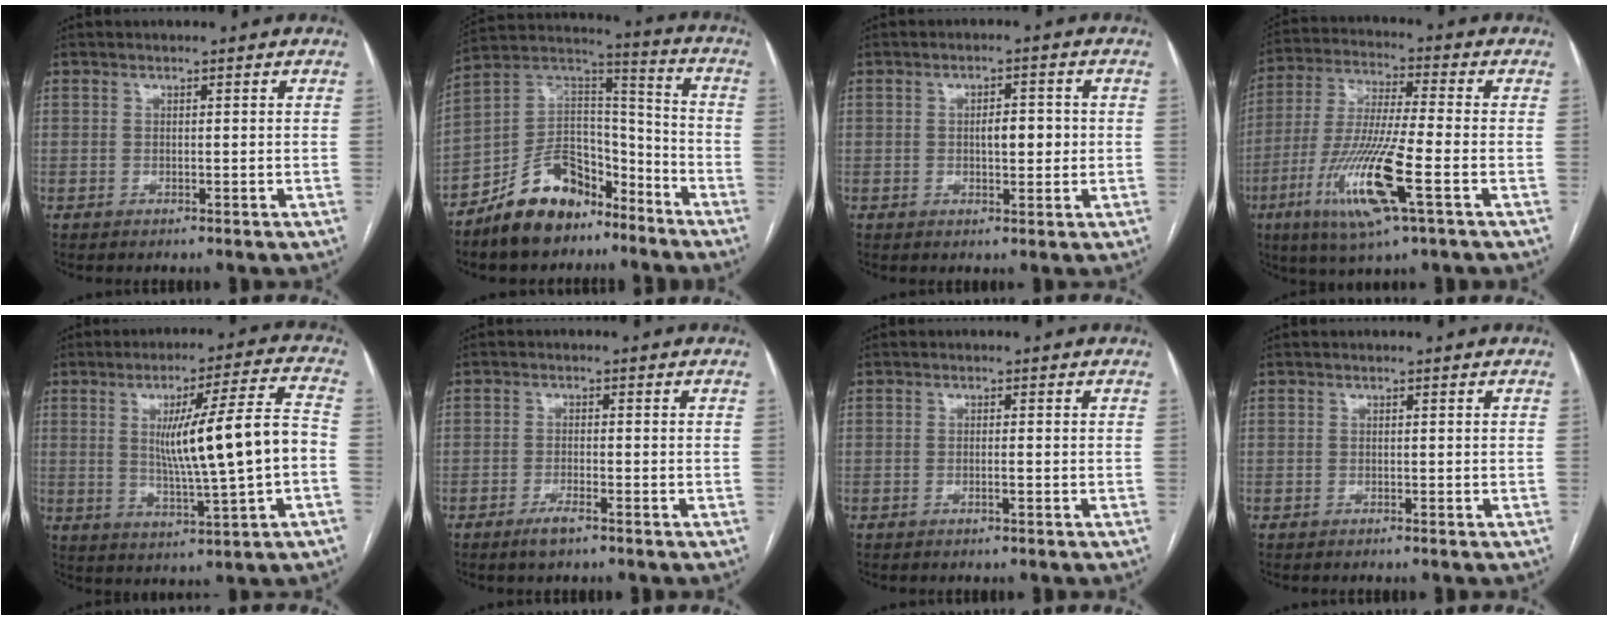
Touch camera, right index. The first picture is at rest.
{"total": 15.1, "force": [-10.9, 7.5, 7.2], "torque": [-0.128, 0.046, -0.196]}
{"total": 3.8, "force": [0.0, 1.5, 3.5], "torque": [-0.054, 0.005, 0.003]}
{"total": 15.0, "force": [-5.7, 0.7, 13.9], "torque": [-0.291, -0.022, -0.107]}
{"total": 14.0, "force": [-0.2, 0.2, 14.0], "torque": [-0.223, 0.007, 0.002]}
{"total": 2.7, "force": [-1.9, 0.4, 1.9], "torque": [-0.039, -0.002, -0.036]}
{"total": 1.0, "force": [-0.5, -0.2, 0.8], "torque": [-0.017, 0.001, -0.008]}
{"total": 0.0}